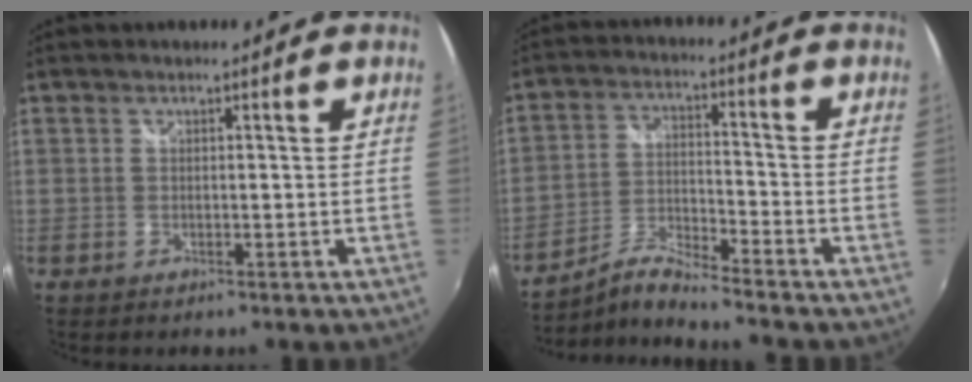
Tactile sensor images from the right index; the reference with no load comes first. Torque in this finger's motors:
{"motor_torque": [0.20, -0.21, 0.03, 0.00]}